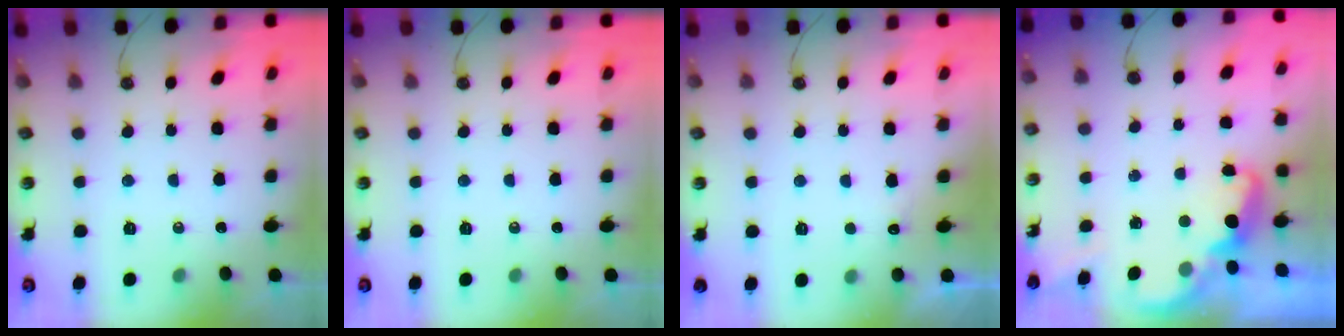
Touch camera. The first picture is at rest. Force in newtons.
{"total": 0.0}
{"total": 4.9, "press": 4.7, "slide": 1.2}
{"total": 2.8, "press": 2.7, "slide": 0.8}